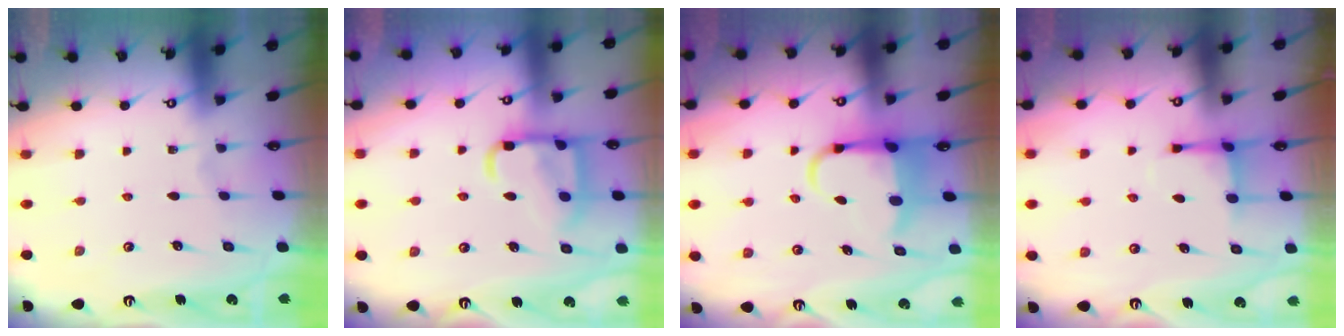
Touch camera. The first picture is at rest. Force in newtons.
{"total": 14.8, "press": 14.7, "slide": 1.3}
{"total": 6.9, "press": 6.8, "slide": 1.5}
{"total": 3.2, "press": 3.1, "slide": 1.0}